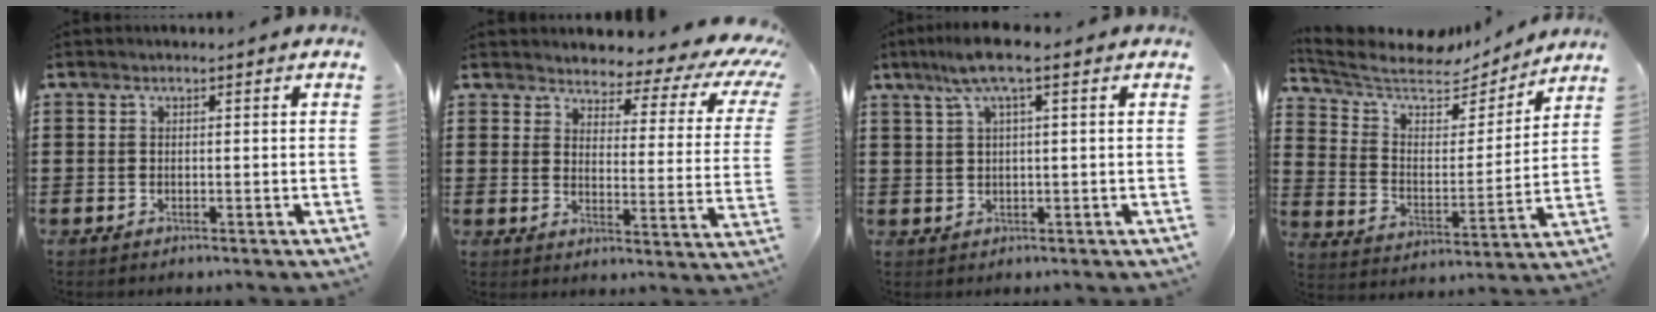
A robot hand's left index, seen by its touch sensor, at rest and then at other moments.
{"total": 3.9, "force": [3.3, 1.2, 1.6], "torque": [-0.039, -0.029, 0.048]}
{"total": 5.1, "force": [2.0, 0.5, 4.7], "torque": [-0.102, 0.002, 0.030]}
{"total": 6.9, "force": [6.2, 2.1, 2.3], "torque": [-0.077, -0.041, 0.103]}